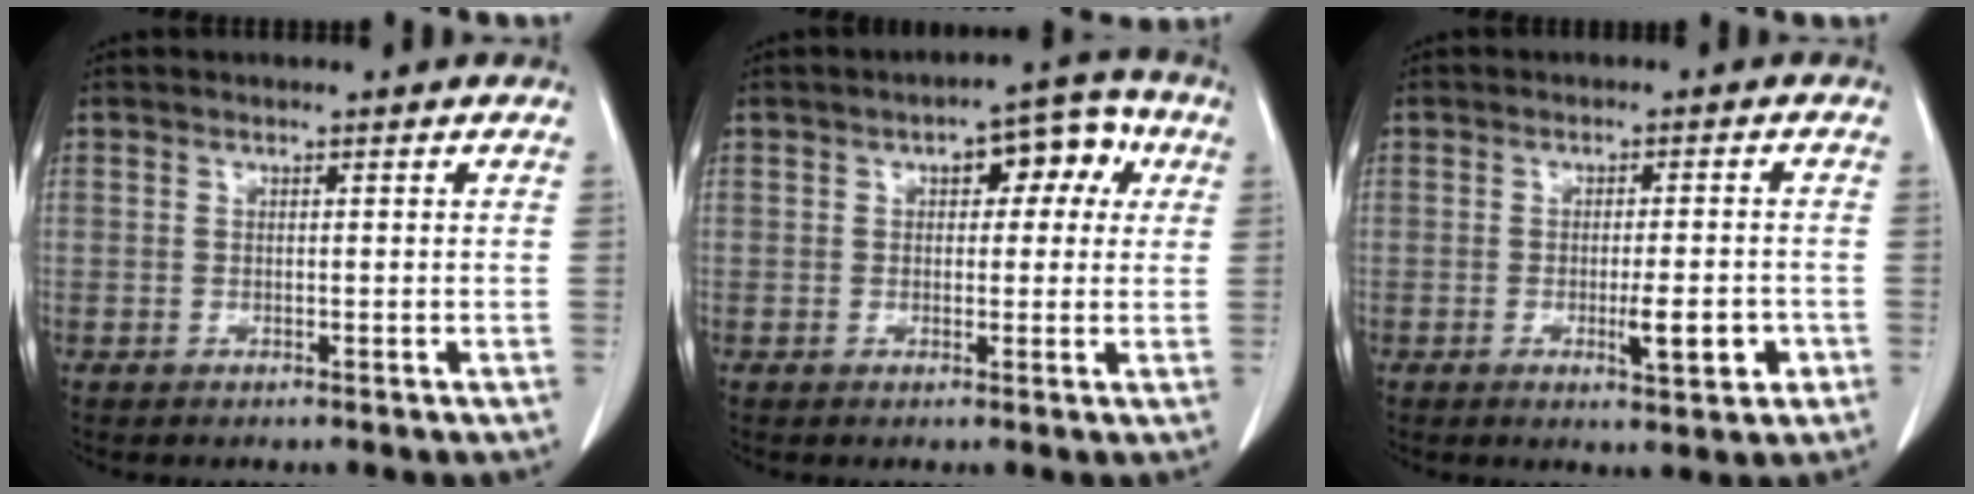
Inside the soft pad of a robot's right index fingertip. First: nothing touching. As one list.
[{"total": 7.0, "force": [2.2, 3.5, 5.7], "torque": [-0.063, 0.035, 0.024]}, {"total": 5.5, "force": [-1.8, 1.0, 5.1], "torque": [-0.074, -0.003, -0.019]}]